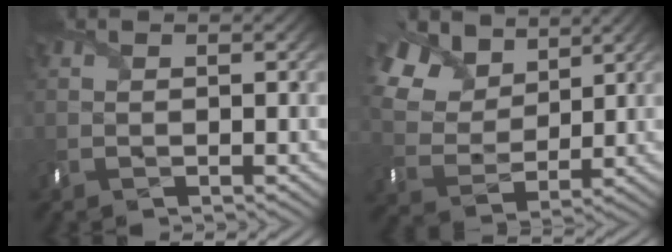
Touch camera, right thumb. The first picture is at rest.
{"total": 12.1, "force": [7.3, 7.3, 6.4], "torque": [-0.202, 0.036, 0.117]}